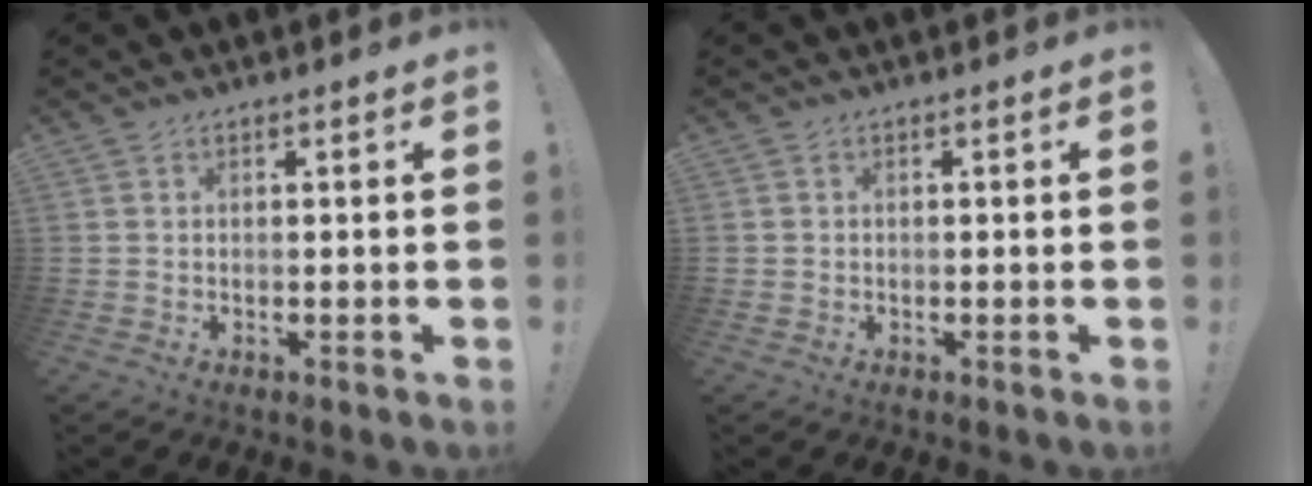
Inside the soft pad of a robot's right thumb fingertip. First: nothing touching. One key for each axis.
{"total": 1.0, "fx": -0.3, "fy": 1.0, "fz": 0.0, "tx": 0.001, "ty": 0.002, "tz": -0.005}